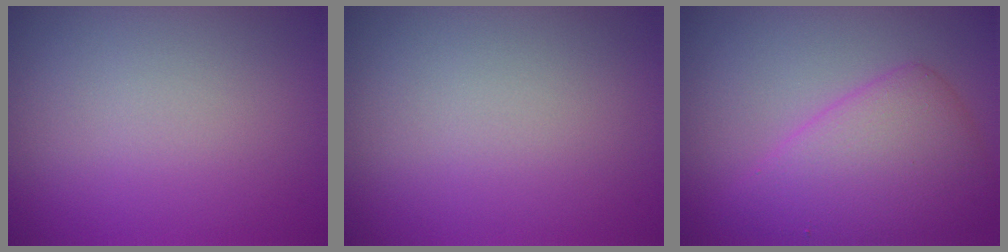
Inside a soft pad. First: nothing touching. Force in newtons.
{"total": 0.0}
{"total": 5.7, "press": 5.7, "slide": 0.1}